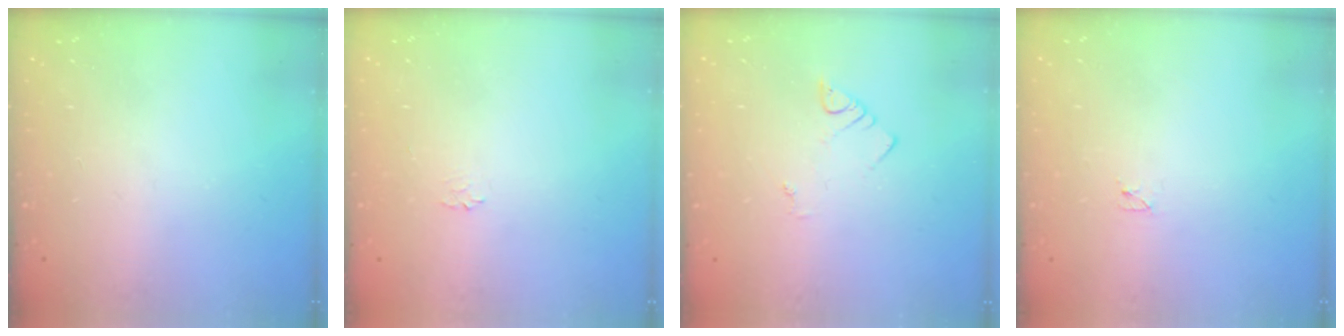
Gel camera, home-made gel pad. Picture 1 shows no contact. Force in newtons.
{"total": 1.7, "press": 1.7, "slide": 0.3}
{"total": 2.1, "press": 2.1, "slide": 0.3}
{"total": 2.3, "press": 2.2, "slide": 0.4}